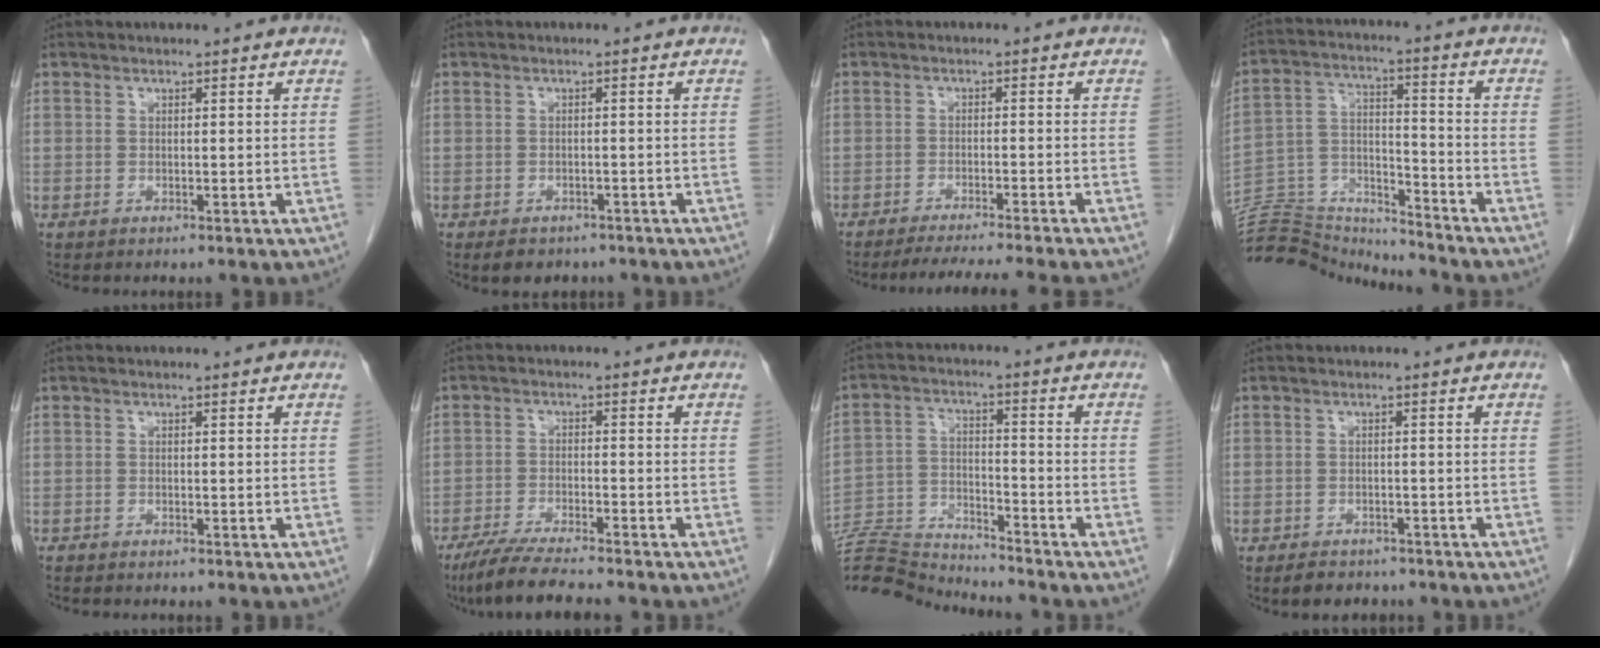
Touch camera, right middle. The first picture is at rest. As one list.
[{"total": 4.6, "force": [-3.5, 2.5, 1.5], "torque": [-0.018, 0.001, -0.042]}, {"total": 9.4, "force": [-8.3, -1.5, 4.1], "torque": [-0.037, -0.020, -0.124]}, {"total": 15.9, "force": [-15.8, 0.9, 1.4], "torque": [-0.029, 0.036, -0.273]}, {"total": 1.3, "force": [-1.2, 0.1, 0.5], "torque": [-0.012, -0.004, -0.017]}, {"total": 8.2, "force": [-7.0, 0.1, 4.3], "torque": [-0.074, -0.025, -0.120]}, {"total": 11.9, "force": [-11.8, -1.1, 0.5], "torque": [-0.013, 0.015, -0.222]}, {"total": 4.1, "force": [-3.4, 2.0, 1.2], "torque": [-0.025, 0.000, -0.045]}]